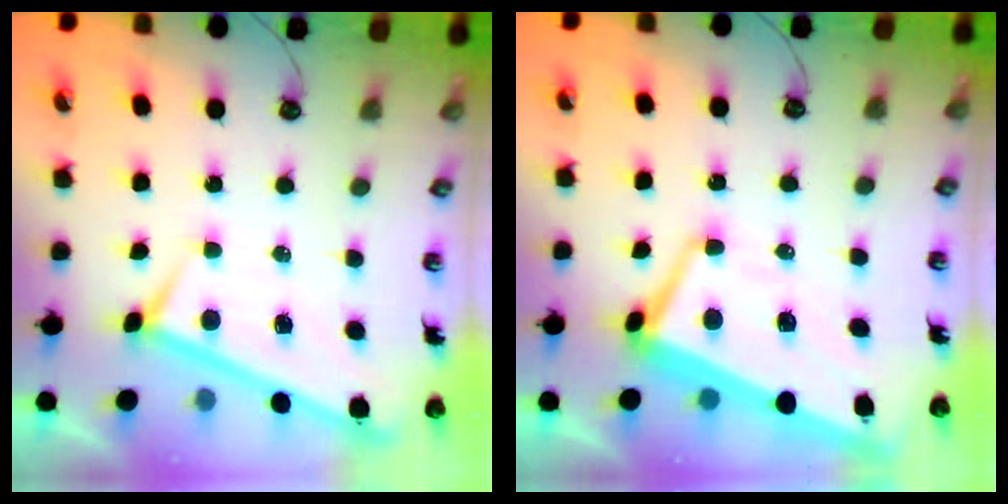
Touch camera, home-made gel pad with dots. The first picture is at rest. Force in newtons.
{"total": 2.7, "press": 2.2, "slide": 1.7}